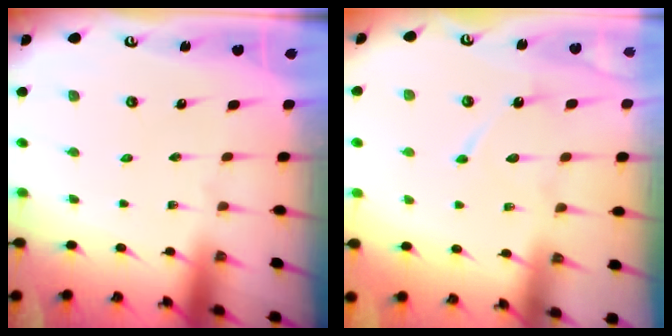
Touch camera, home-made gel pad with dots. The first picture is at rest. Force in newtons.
{"total": 7.7, "press": 7.7, "slide": 0.8}